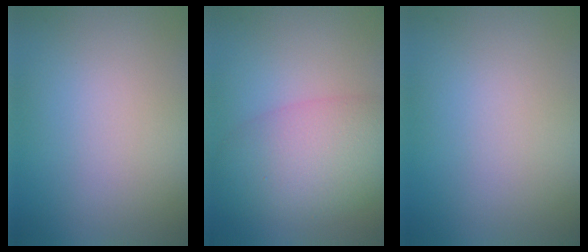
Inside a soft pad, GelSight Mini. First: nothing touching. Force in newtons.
{"total": 7.4, "press": 7.4, "slide": 0.2}
{"total": 0.0}